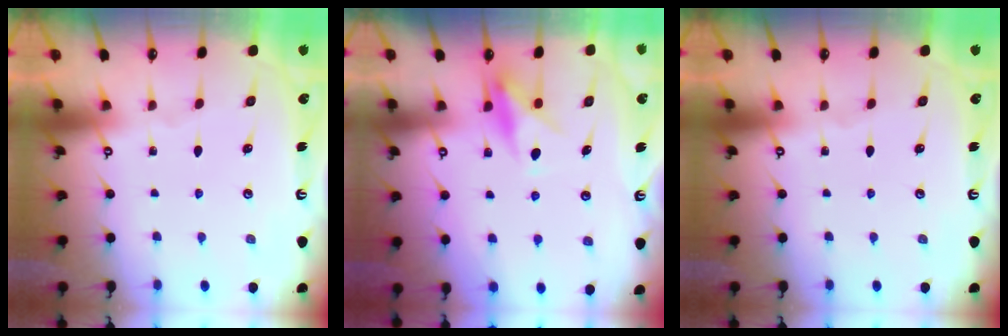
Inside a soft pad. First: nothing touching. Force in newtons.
{"total": 7.8, "press": 7.8, "slide": 0.5}
{"total": 0.0}